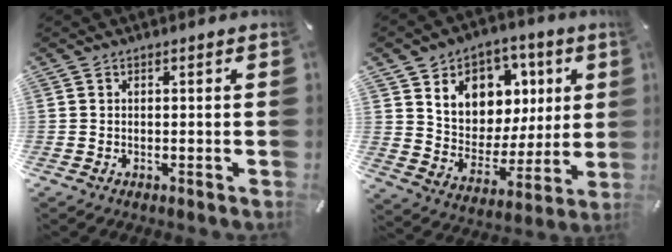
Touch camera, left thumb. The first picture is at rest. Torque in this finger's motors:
{"motor_torque": [2.43, 2.58, 1.47, -1.30, 0.15]}